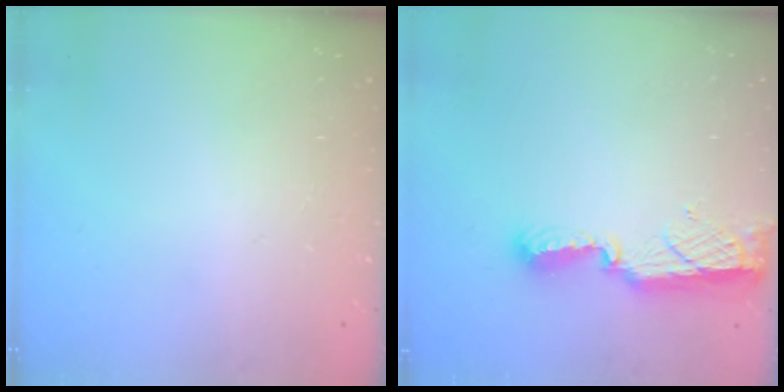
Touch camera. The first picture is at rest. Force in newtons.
{"total": 8.5, "press": 8.4, "slide": 0.8}